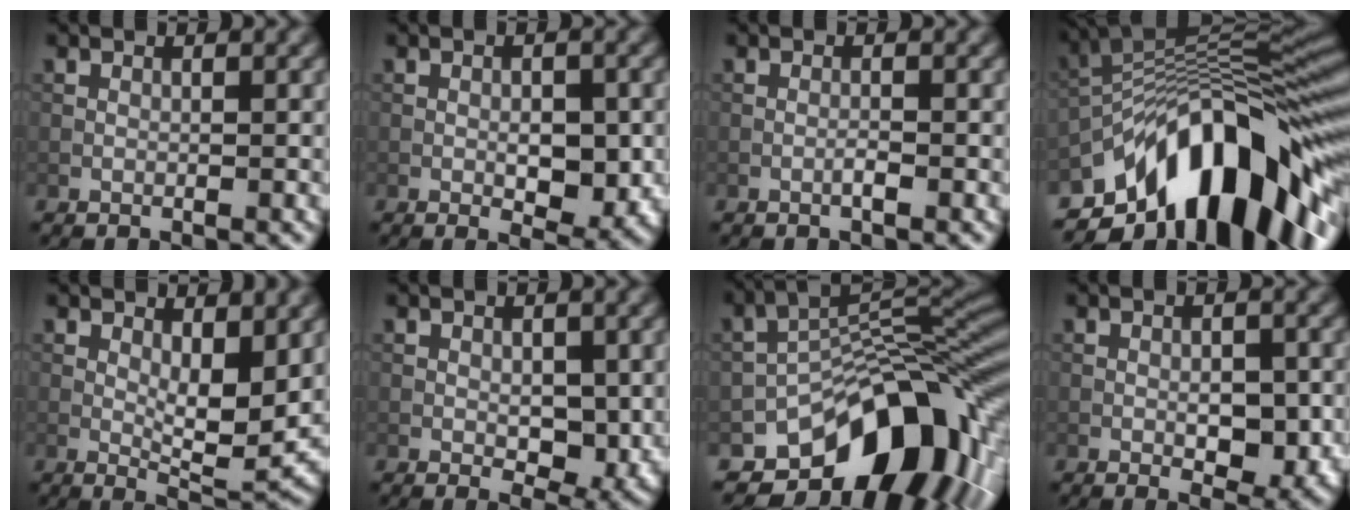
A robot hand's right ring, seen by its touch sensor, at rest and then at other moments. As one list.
[{"total": 3.5, "force": [-0.8, 1.6, 3.0], "torque": [-0.036, 0.001, -0.010]}, {"total": 0.7, "force": [-0.4, 0.0, 0.6], "torque": [-0.012, 0.001, -0.010]}, {"total": 15.3, "force": [-7.7, 6.8, 11.4], "torque": [-0.169, 0.028, -0.141]}, {"total": 5.5, "force": [0.8, 2.1, 5.0], "torque": [-0.082, -0.012, 0.017]}, {"total": 3.3, "force": [-0.2, 1.9, 2.7], "torque": [-0.038, -0.007, 0.002]}, {"total": 13.1, "force": [-7.1, 7.1, 8.5], "torque": [-0.106, 0.003, -0.123]}, {"total": 3.4, "force": [-0.9, 1.6, 2.9], "torque": [-0.035, 0.003, -0.012]}]